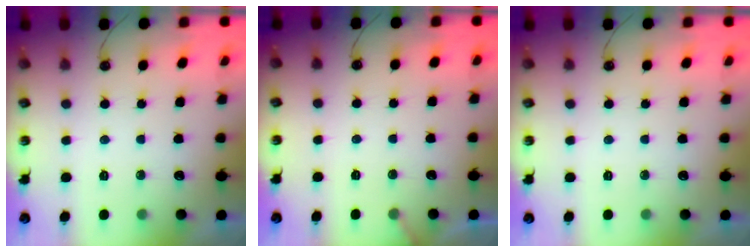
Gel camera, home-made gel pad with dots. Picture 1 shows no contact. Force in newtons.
{"total": 2.5, "press": 2.5, "slide": 0.2}
{"total": 0.0}